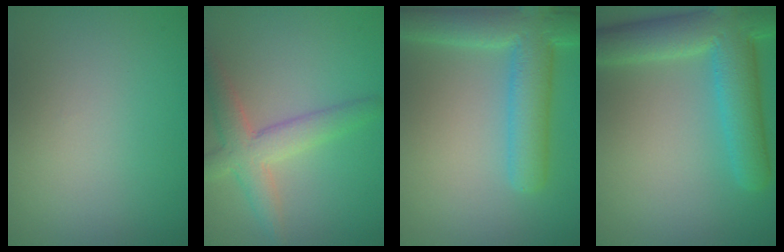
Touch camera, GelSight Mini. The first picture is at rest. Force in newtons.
{"total": 4.2, "press": 4.2, "slide": 0.4}
{"total": 6.8, "press": 6.8, "slide": 0.5}
{"total": 7.9, "press": 7.9, "slide": 0.3}